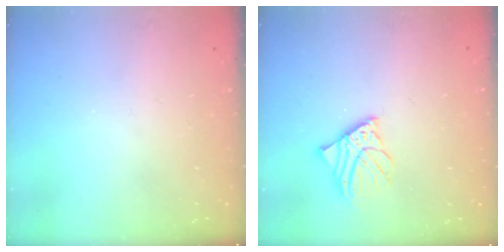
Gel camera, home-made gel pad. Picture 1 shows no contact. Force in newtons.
{"total": 6.3, "press": 6.2, "slide": 0.5}